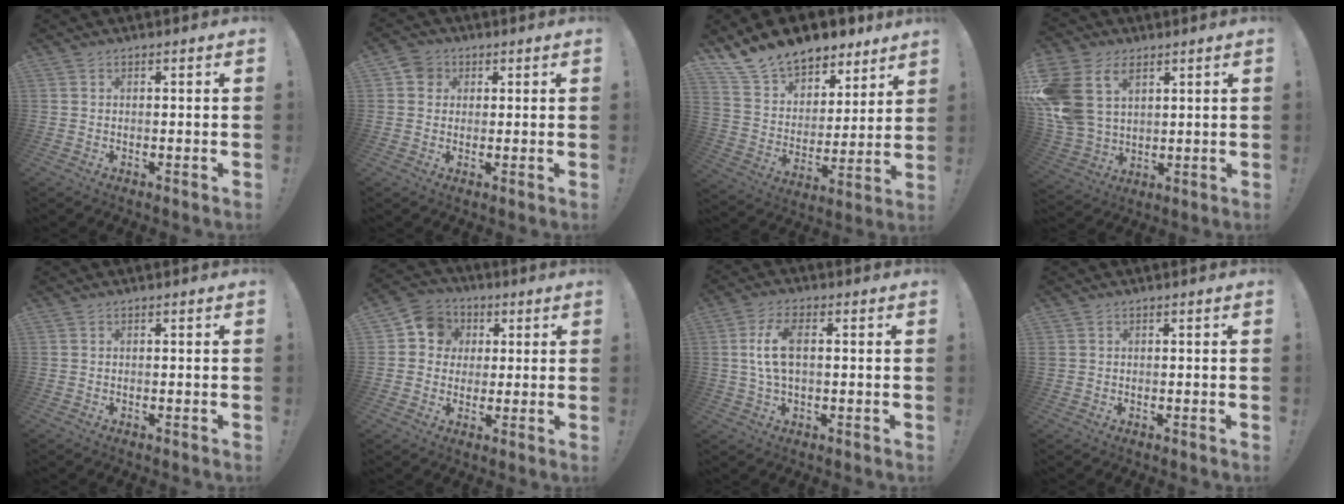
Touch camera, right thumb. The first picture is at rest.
{"total": 4.7, "force": [1.6, 4.2, 1.6], "torque": [-0.016, 0.001, 0.029]}
{"total": 15.2, "force": [12.5, 7.6, 3.9], "torque": [-0.084, -0.092, 0.236]}
{"total": 15.5, "force": [6.5, 10.9, 8.9], "torque": [-0.194, -0.029, 0.126]}
{"total": 0.0}
{"total": 9.3, "force": [1.7, 8.7, 3.0], "torque": [-0.034, 0.004, 0.036]}
{"total": 8.5, "force": [0.9, 4.1, 7.4], "torque": [-0.150, 0.001, 0.016]}
{"total": 0.7, "force": [0.2, 0.7, 0.1], "torque": [-0.008, 0.006, 0.004]}